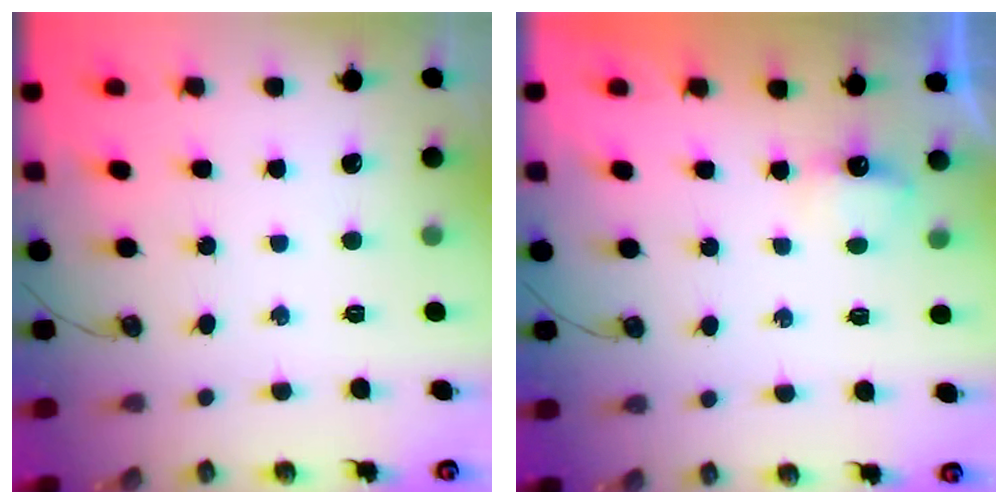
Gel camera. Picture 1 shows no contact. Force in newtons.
{"total": 3.6, "press": 3.6, "slide": 0.6}